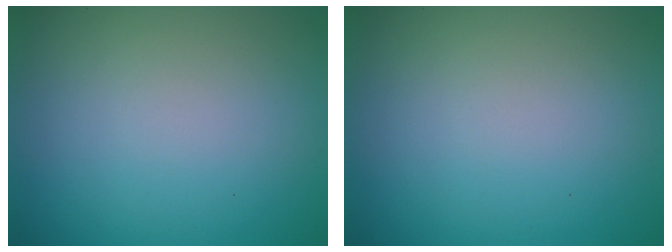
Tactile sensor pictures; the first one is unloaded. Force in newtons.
{"total": 0.0}